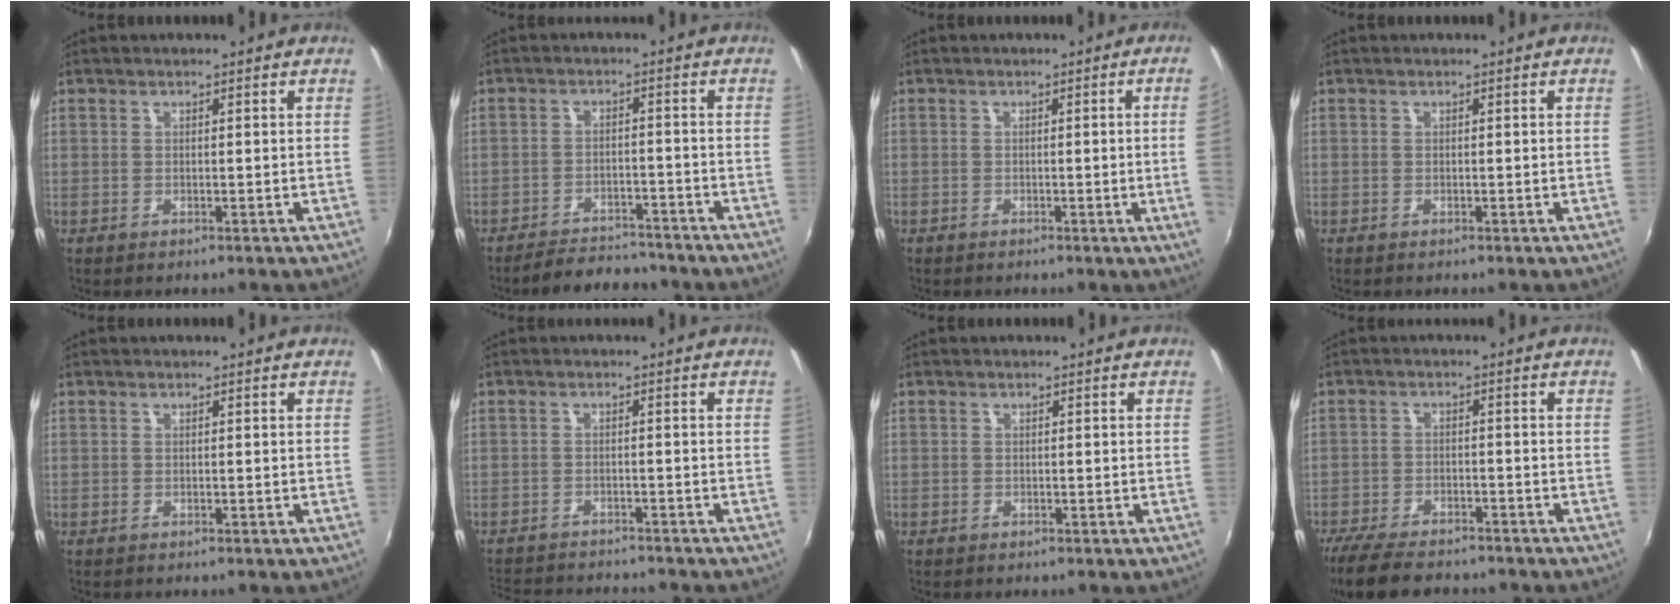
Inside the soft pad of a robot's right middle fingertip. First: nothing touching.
{"total": 7.7, "force": [-7.1, 2.5, 1.9], "torque": [-0.058, 0.007, -0.099]}
{"total": 3.9, "force": [-0.1, -2.0, 3.4], "torque": [-0.055, -0.010, 0.006]}
{"total": 0.0}
{"total": 0.0}
{"total": 10.9, "force": [-10.0, 2.4, 3.6], "torque": [-0.093, -0.009, -0.154]}
{"total": 0.0}
{"total": 12.6, "force": [-10.6, 3.9, 5.7], "torque": [-0.134, -0.030, -0.177]}